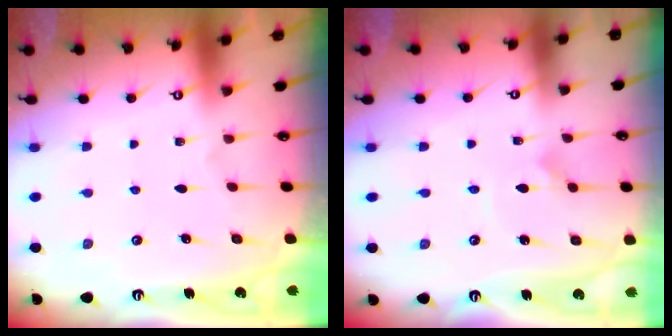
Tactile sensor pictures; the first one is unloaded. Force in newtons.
{"total": 2.7, "press": 2.7, "slide": 0.1}